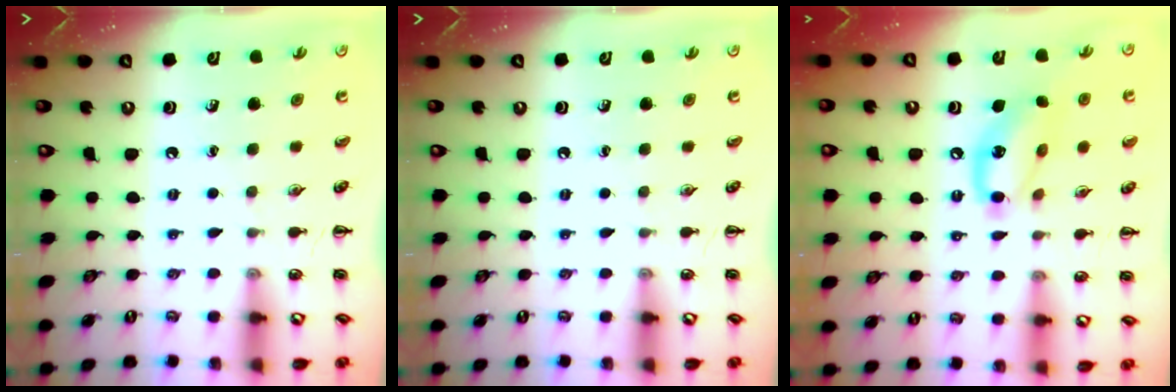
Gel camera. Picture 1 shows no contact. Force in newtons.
{"total": 0.0}
{"total": 13.4, "press": 13.2, "slide": 2.1}